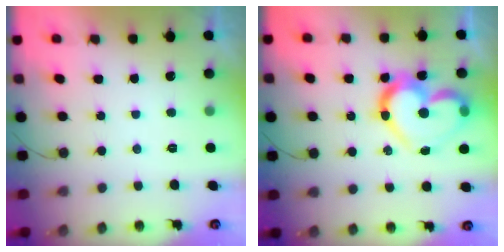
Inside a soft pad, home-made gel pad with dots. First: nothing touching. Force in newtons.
{"total": 18.9, "press": 18.8, "slide": 1.9}